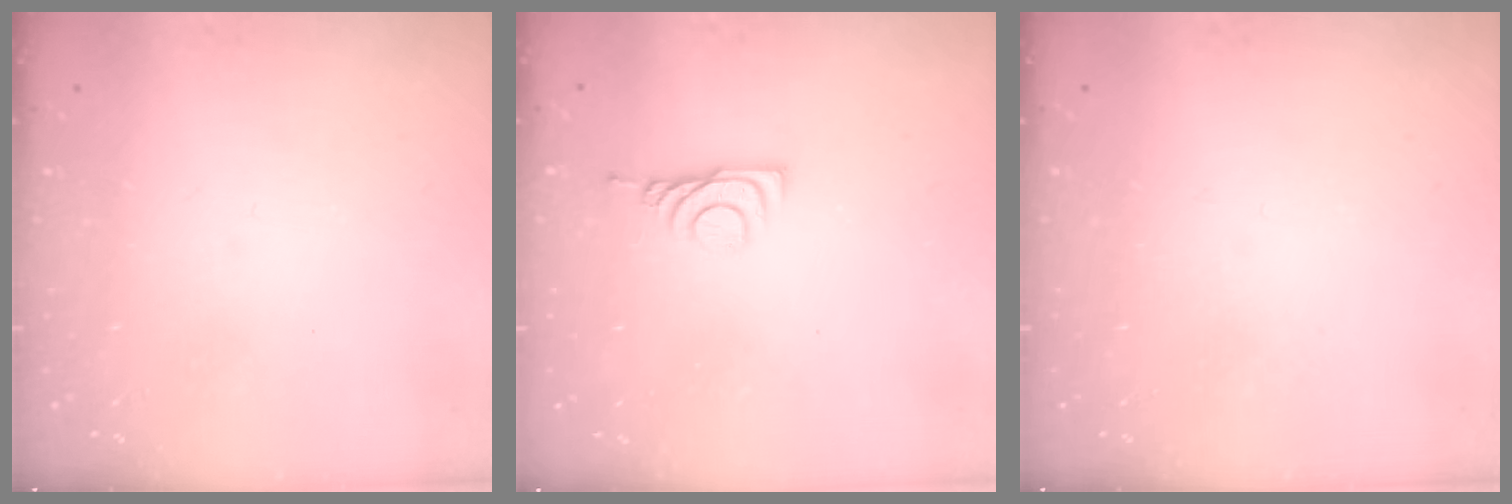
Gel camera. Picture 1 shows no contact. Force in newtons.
{"total": 6.0, "press": 5.9, "slide": 0.8}
{"total": 2.8, "press": 2.8, "slide": 0.4}